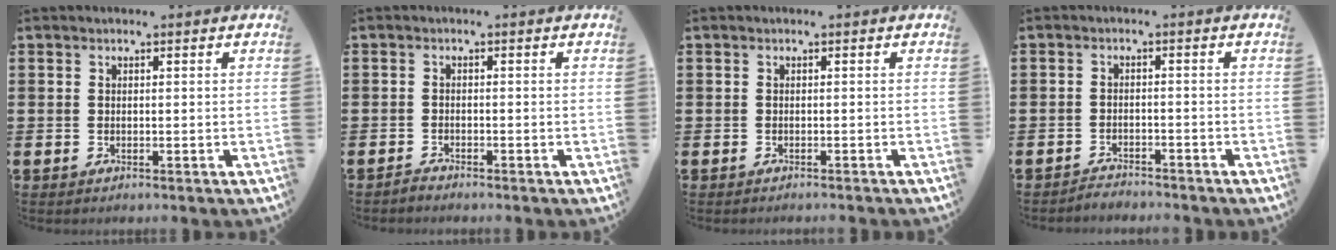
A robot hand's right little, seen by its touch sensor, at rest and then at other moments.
{"total": 1.0, "force": [-1.0, 0.0, 0.0], "torque": [-0.004, -0.001, -0.019]}
{"total": 0.0}
{"total": 1.9, "force": [-1.9, 0.0, -0.2], "torque": [-0.002, 0.004, -0.042]}